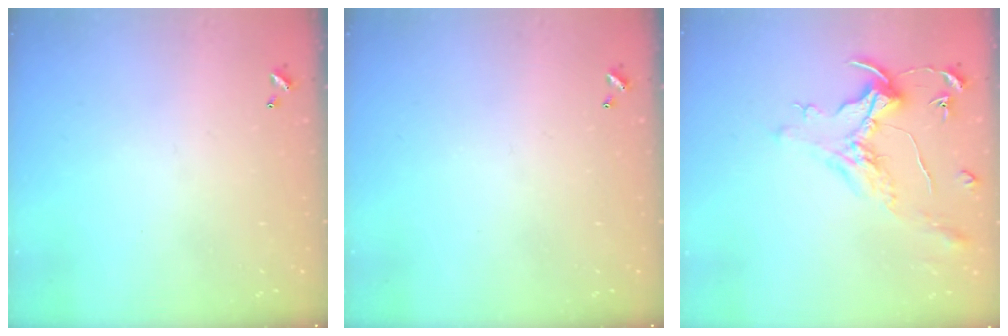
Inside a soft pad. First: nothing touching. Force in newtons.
{"total": 0.0}
{"total": 1.5, "press": 1.3, "slide": 0.7}